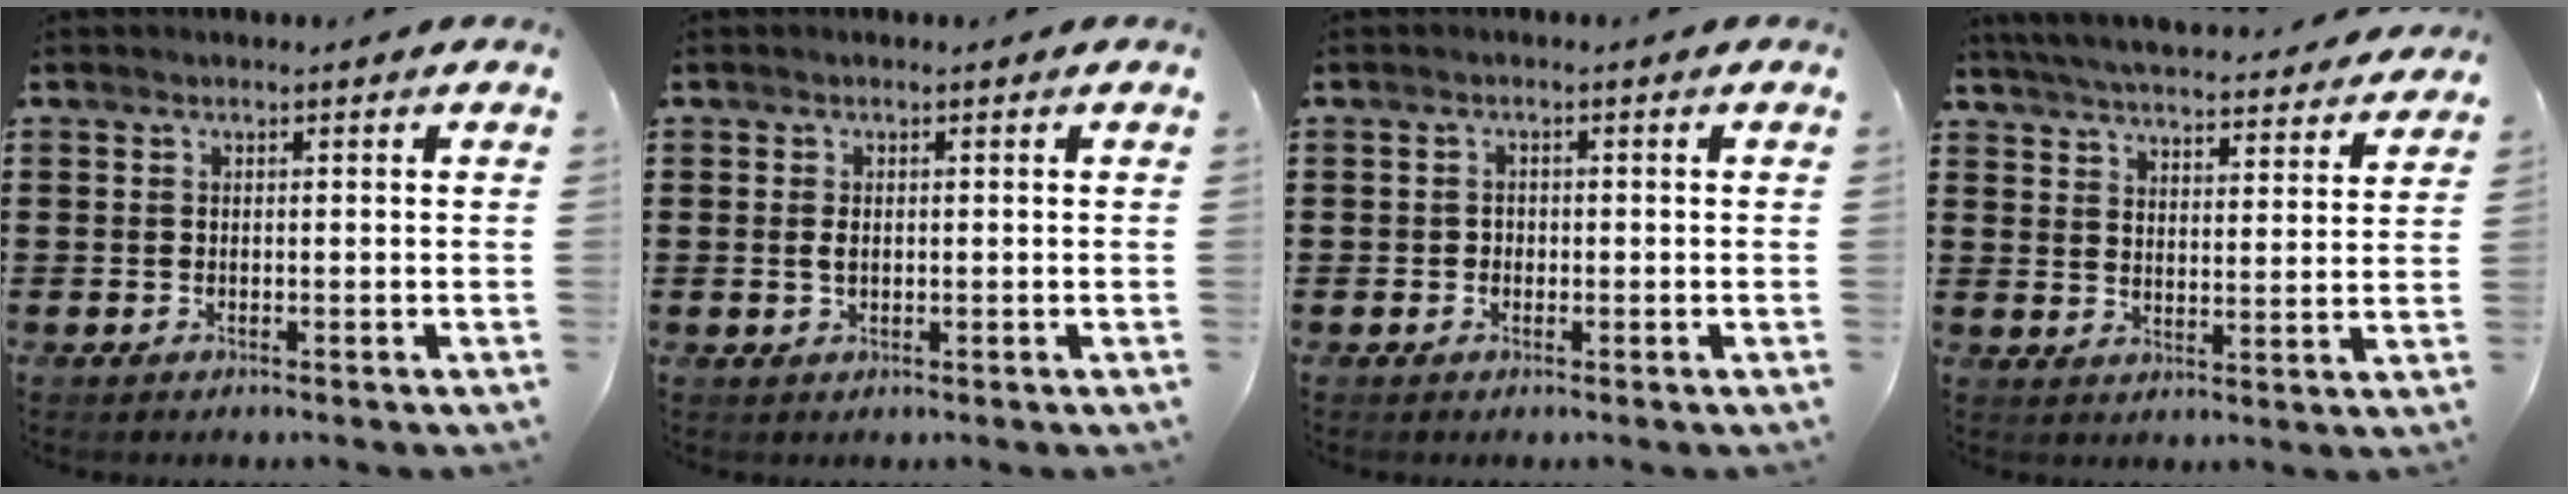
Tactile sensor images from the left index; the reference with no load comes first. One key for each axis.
{"total": 1.3, "fx": 0.0, "fy": 0.8, "fz": 1.1, "tx": -0.024, "ty": 0.003, "tz": -0.001}
{"total": 1.0, "fx": -0.3, "fy": 0.9, "fz": 0.3, "tx": -0.009, "ty": 0.005, "tz": -0.007}
{"total": 5.3, "fx": 5.2, "fy": -0.1, "fz": 0.6, "tx": -0.039, "ty": -0.037, "tz": 0.089}